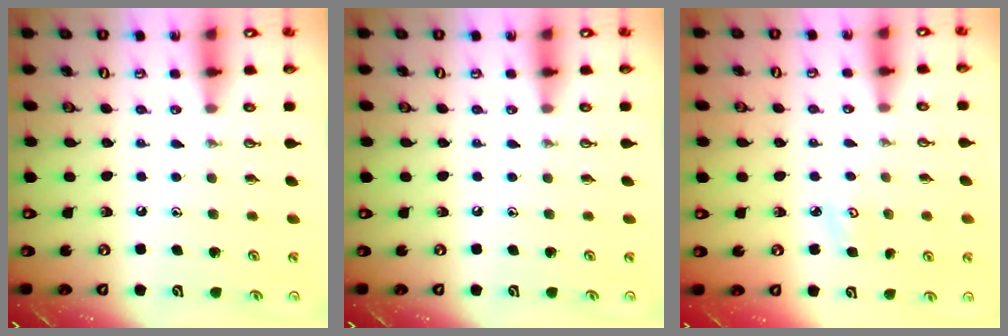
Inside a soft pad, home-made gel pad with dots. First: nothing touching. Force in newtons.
{"total": 0.0}
{"total": 2.8, "press": 2.8, "slide": 0.4}